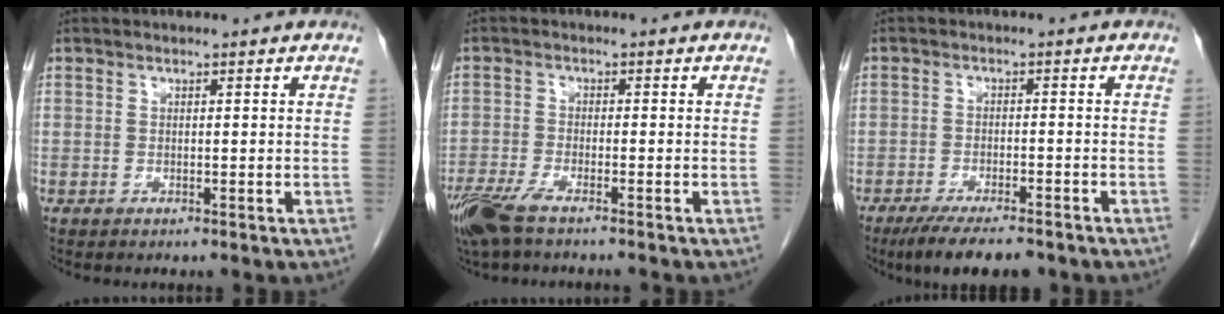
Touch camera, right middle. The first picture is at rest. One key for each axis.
{"total": 6.7, "fx": -5.1, "fy": 0.9, "fz": 4.2, "tx": -0.081, "ty": -0.016, "tz": -0.096}
{"total": 8.6, "fx": -6.8, "fy": 1.9, "fz": 4.9, "tx": -0.074, "ty": -0.014, "tz": -0.107}